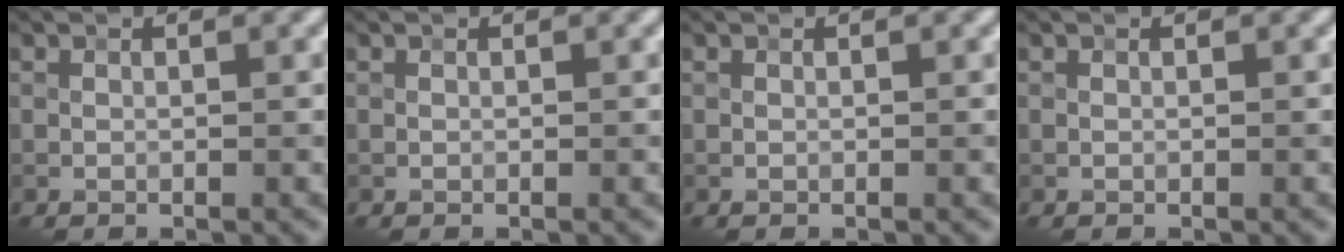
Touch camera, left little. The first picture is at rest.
{"total": 0.0}
{"total": 0.0}
{"total": 0.0}